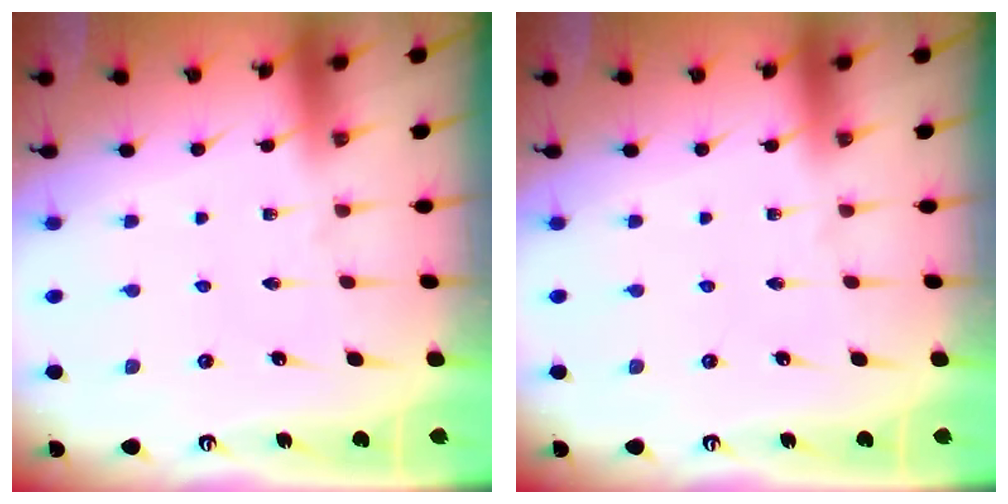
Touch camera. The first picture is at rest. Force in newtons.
{"total": 0.0}